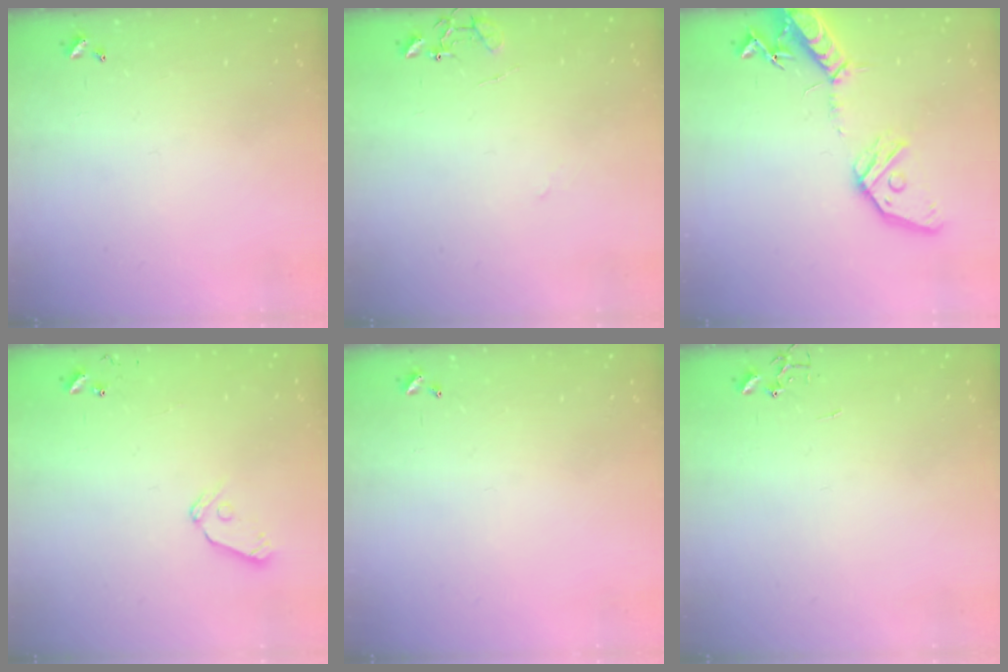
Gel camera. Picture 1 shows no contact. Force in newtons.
{"total": 8.7, "press": 8.7, "slide": 0.8}
{"total": 16.6, "press": 16.2, "slide": 3.2}
{"total": 7.1, "press": 7.1, "slide": 0.5}
{"total": 0.0}
{"total": 0.0}